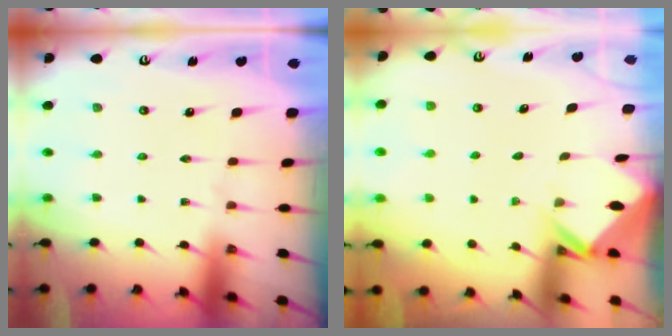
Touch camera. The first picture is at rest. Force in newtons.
{"total": 2.7, "press": 2.7, "slide": 0.1}